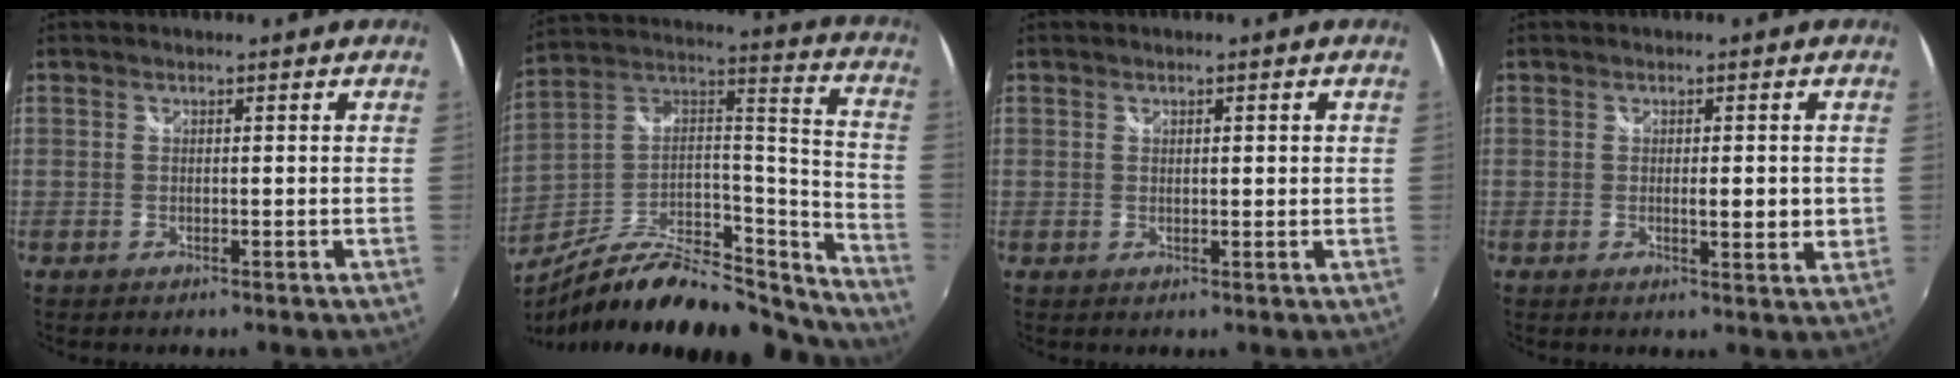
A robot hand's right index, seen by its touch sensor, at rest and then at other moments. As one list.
[{"total": 25.9, "force": [-21.0, 7.7, 12.9], "torque": [-0.189, 0.018, -0.340]}, {"total": 1.3, "force": [0.4, 0.4, 1.2], "torque": [-0.015, 0.004, 0.007]}, {"total": 3.4, "force": [0.1, 1.1, 3.2], "torque": [-0.049, -0.006, 0.004]}]